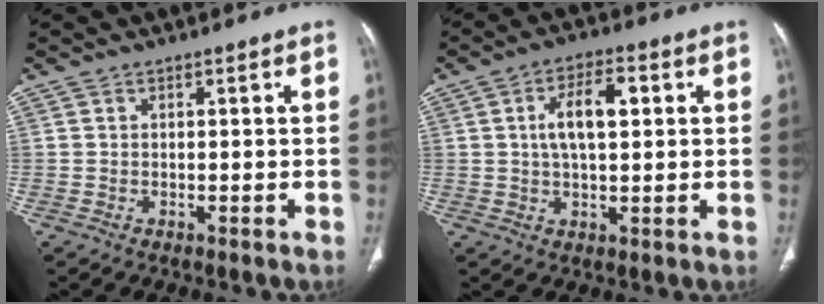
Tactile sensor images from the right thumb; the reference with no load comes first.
{"total": 8.4, "force": [1.7, 4.0, 7.3], "torque": [-0.122, 0.012, 0.026]}